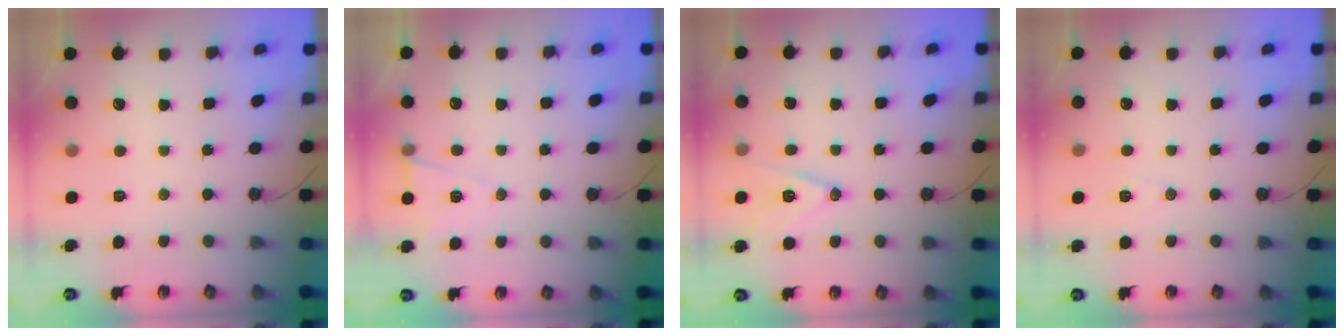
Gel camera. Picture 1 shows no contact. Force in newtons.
{"total": 6.9, "press": 5.3, "slide": 4.5}
{"total": 11.5, "press": 11.1, "slide": 3.2}
{"total": 3.9, "press": 3.3, "slide": 2.2}